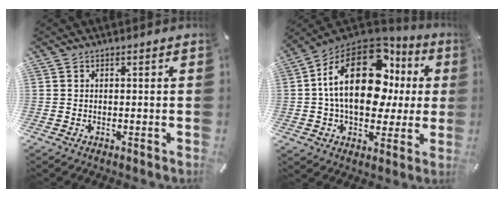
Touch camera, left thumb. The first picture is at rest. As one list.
[{"total": 24.5, "force": [5.5, 14.8, 18.8], "torque": [-0.328, -0.019, 0.089]}]